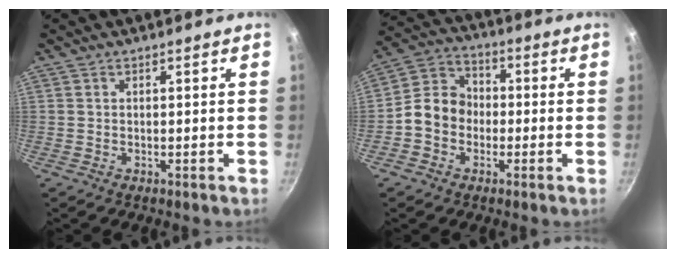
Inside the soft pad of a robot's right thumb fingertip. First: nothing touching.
{"total": 8.8, "force": [-1.8, 7.4, 4.5], "torque": [-0.051, 0.030, -0.052]}